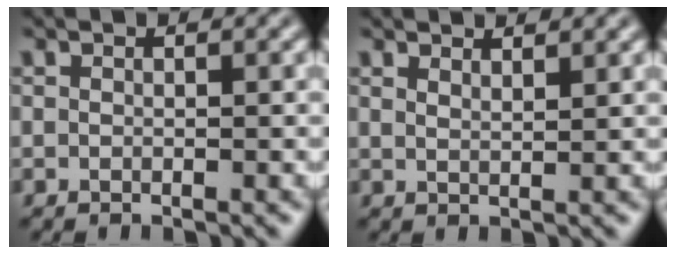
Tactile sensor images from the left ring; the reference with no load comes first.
{"total": 2.0, "force": [1.8, 0.5, 0.8], "torque": [-0.006, 0.002, 0.020]}